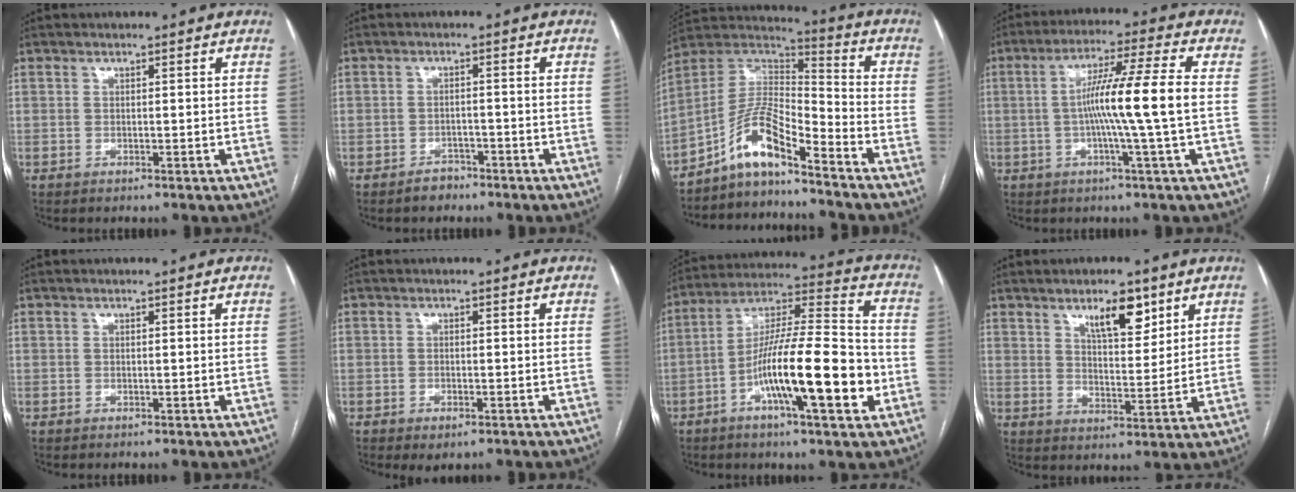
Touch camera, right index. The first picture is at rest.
{"total": 2.5, "force": [-1.9, 1.5, 0.3], "torque": [-0.005, 0.006, -0.028]}
{"total": 10.4, "force": [-7.6, 1.8, 6.9], "torque": [-0.139, 0.028, -0.140]}
{"total": 10.8, "force": [-0.7, -1.7, 10.7], "torque": [-0.187, 0.006, -0.015]}
{"total": 0.0}
{"total": 2.6, "force": [-1.6, 1.1, 1.7], "torque": [-0.024, -0.003, -0.014]}
{"total": 18.3, "force": [-5.5, 2.3, 17.3], "torque": [-0.301, 0.001, -0.091]}
{"total": 7.6, "force": [4.7, 2.6, 5.4], "torque": [-0.087, -0.003, 0.079]}